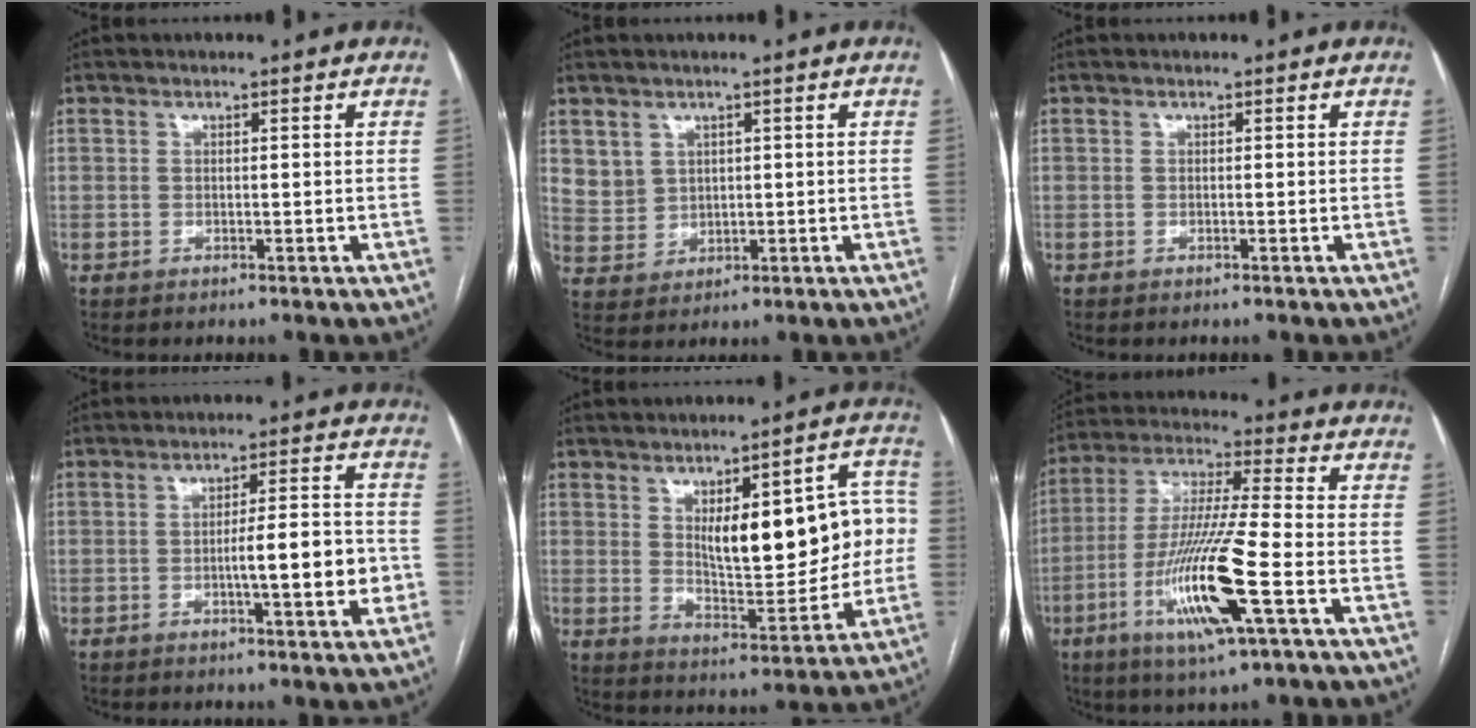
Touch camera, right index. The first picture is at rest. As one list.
[{"total": 4.5, "force": [2.2, 3.8, 0.6], "torque": [-0.015, 0.006, 0.056]}, {"total": 0.0}, {"total": 8.6, "force": [-2.0, 1.1, 8.3], "torque": [-0.121, 0.011, -0.028]}, {"total": 16.6, "force": [2.2, 5.9, 15.3], "torque": [-0.200, 0.029, 0.045]}, {"total": 16.0, "force": [-5.7, 0.5, 14.9], "torque": [-0.303, -0.019, -0.107]}]